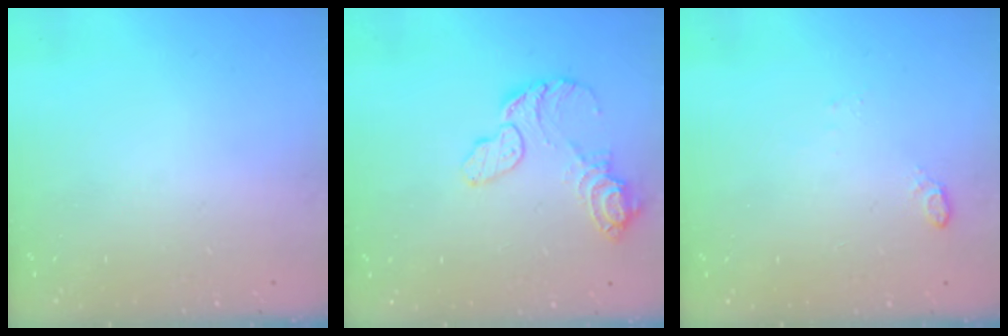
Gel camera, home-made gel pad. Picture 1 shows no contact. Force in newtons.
{"total": 10.9, "press": 10.8, "slide": 1.0}
{"total": 4.3, "press": 4.2, "slide": 0.6}